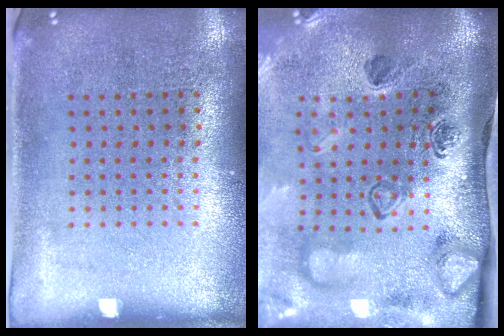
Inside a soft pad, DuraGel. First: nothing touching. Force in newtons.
{"total": 4.5, "press": 3.1, "slide": 3.3}